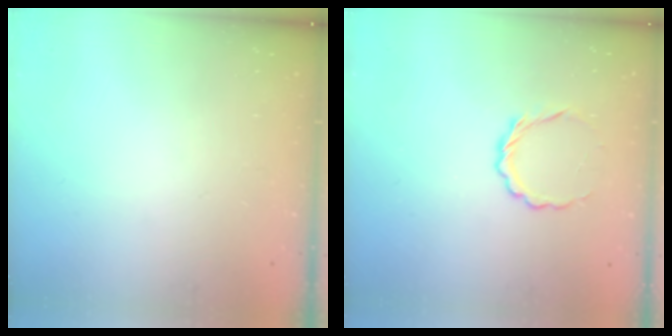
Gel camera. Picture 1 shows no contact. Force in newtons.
{"total": 4.2, "press": 4.0, "slide": 1.3}